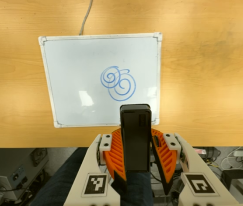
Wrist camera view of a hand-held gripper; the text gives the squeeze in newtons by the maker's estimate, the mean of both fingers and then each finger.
{"total": 6.7, "left": 6.1, "right": 7.2}